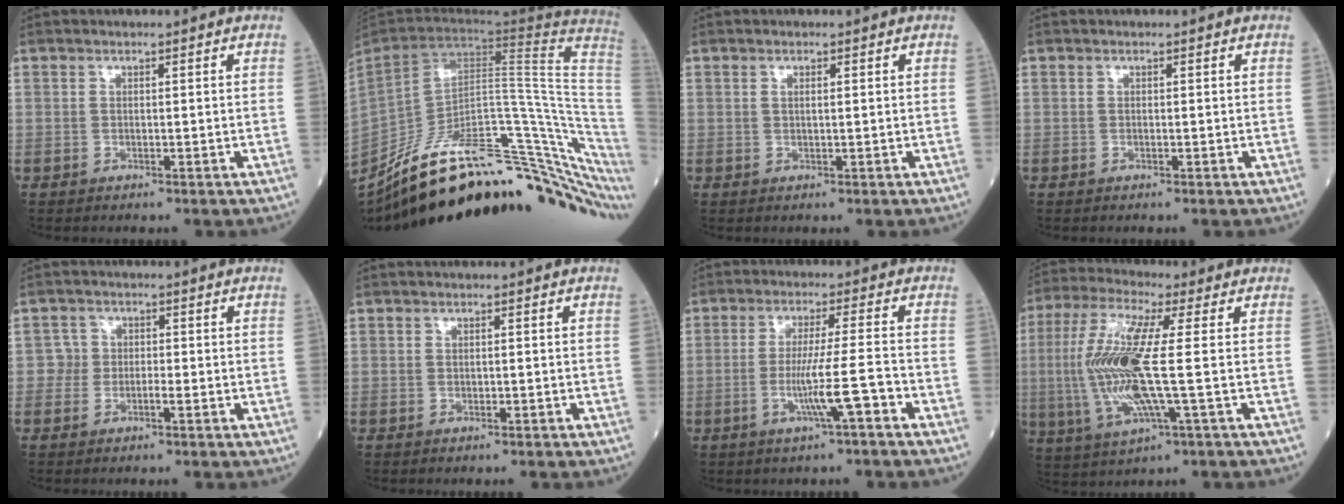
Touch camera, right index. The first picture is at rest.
{"total": 32.8, "force": [-21.7, 7.2, 23.5], "torque": [-0.273, -0.009, -0.319]}
{"total": 0.7, "force": [0.3, 0.1, 0.7], "torque": [-0.016, 0.000, 0.005]}
{"total": 0.0}
{"total": 2.4, "force": [-0.6, 2.0, 1.0], "torque": [-0.008, 0.008, -0.015]}
{"total": 0.0}
{"total": 7.2, "force": [-3.0, -0.6, 6.5], "torque": [-0.117, -0.006, -0.052]}
{"total": 14.1, "force": [-0.4, 1.3, 14.0], "torque": [-0.312, 0.006, -0.009]}